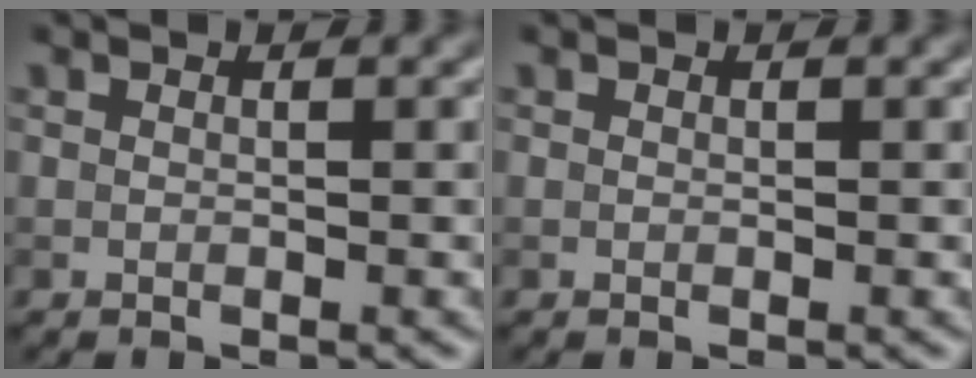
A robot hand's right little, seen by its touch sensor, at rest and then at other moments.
{"total": 0.0}